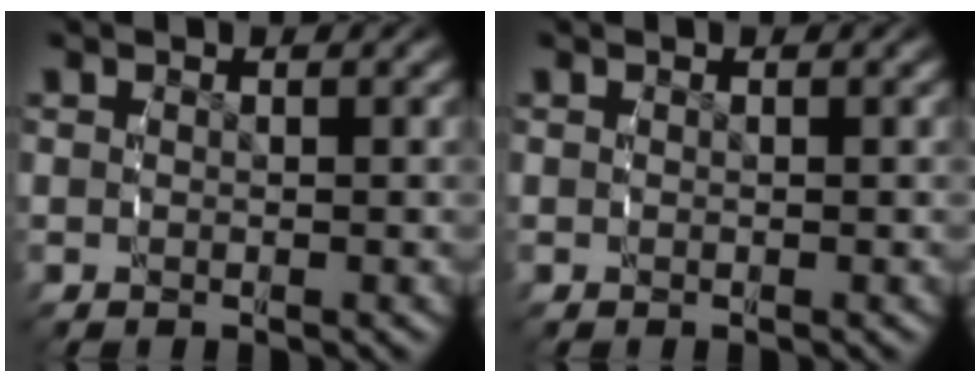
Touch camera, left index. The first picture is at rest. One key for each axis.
{"total": 0.0}